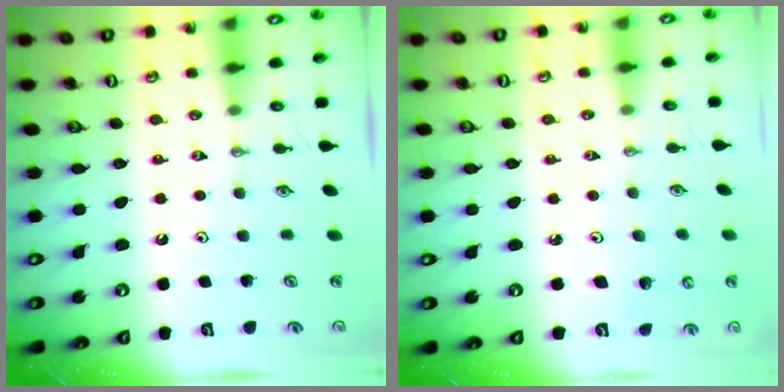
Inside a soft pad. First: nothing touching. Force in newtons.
{"total": 4.7, "press": 4.2, "slide": 2.0}